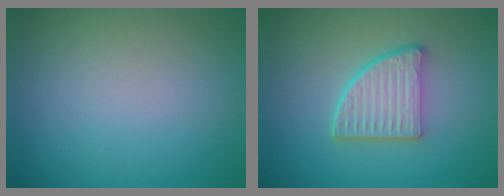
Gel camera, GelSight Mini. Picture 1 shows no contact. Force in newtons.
{"total": 4.8, "press": 3.8, "slide": 2.9}